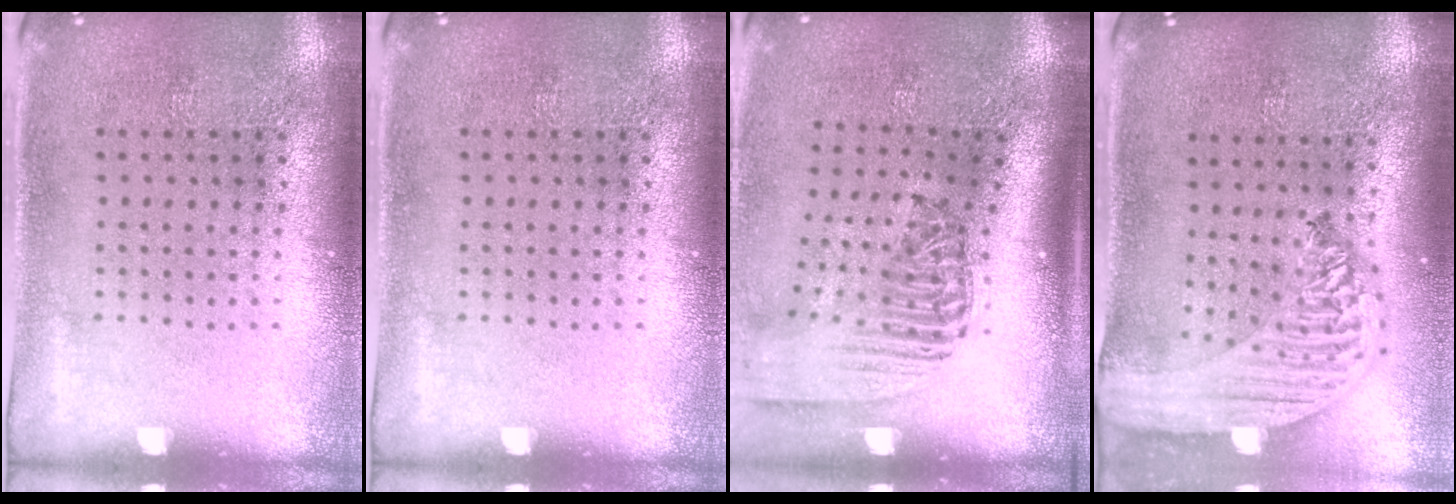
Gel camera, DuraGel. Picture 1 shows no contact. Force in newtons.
{"total": 0.0}
{"total": 2.4, "press": 1.8, "slide": 1.7}
{"total": 2.4, "press": 2.1, "slide": 1.3}